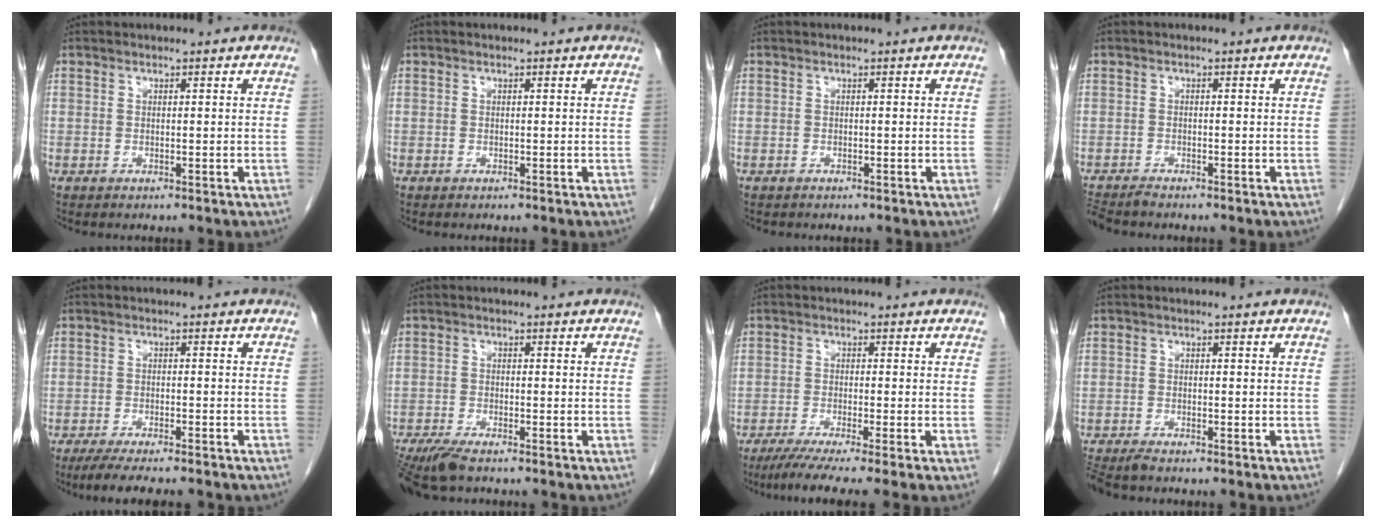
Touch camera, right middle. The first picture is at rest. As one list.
[{"total": 0.0}, {"total": 0.0}, {"total": 2.6, "force": [-2.4, 0.0, 0.9], "torque": [-0.014, -0.009, -0.044]}, {"total": 9.5, "force": [-7.9, 1.3, 5.1], "torque": [-0.070, -0.015, -0.114]}, {"total": 6.3, "force": [-5.1, 1.1, 3.6], "torque": [-0.068, -0.017, -0.090]}, {"total": 7.8, "force": [-5.7, -0.7, 5.2], "torque": [-0.078, -0.024, -0.091]}, {"total": 3.3, "force": [-2.9, 0.3, 1.5], "torque": [-0.027, -0.011, -0.052]}]